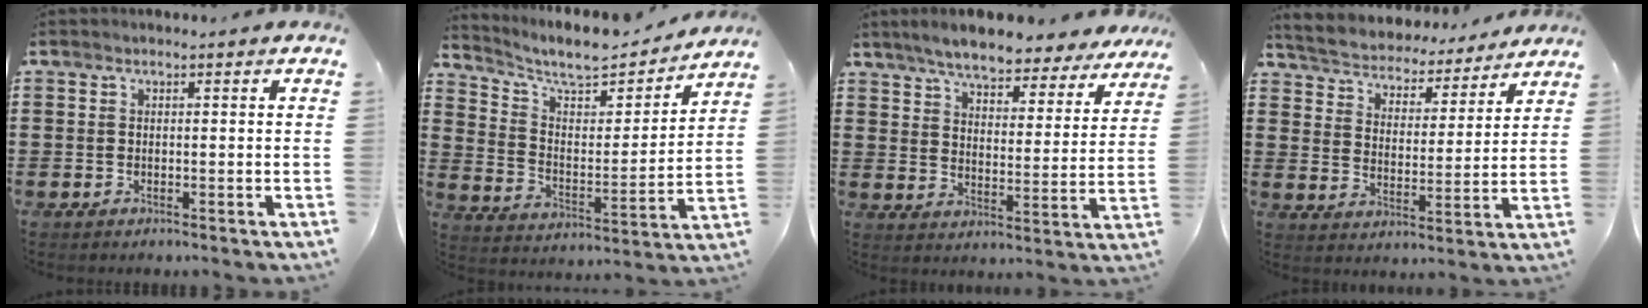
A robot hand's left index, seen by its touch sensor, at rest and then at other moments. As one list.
[{"total": 7.6, "force": [7.0, 1.4, 2.8], "torque": [-0.078, -0.051, 0.116]}, {"total": 6.2, "force": [5.9, 0.5, 1.8], "torque": [-0.064, -0.032, 0.101]}, {"total": 4.5, "force": [4.5, 0.4, -0.1], "torque": [-0.024, -0.037, 0.072]}]